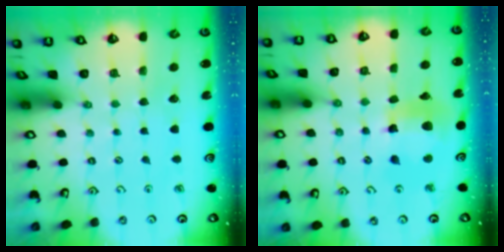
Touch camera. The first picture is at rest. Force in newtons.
{"total": 13.1, "press": 13.0, "slide": 1.5}